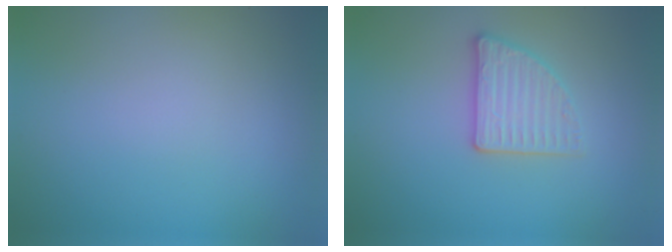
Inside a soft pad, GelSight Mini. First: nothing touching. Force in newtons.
{"total": 2.9, "press": 2.7, "slide": 1.1}